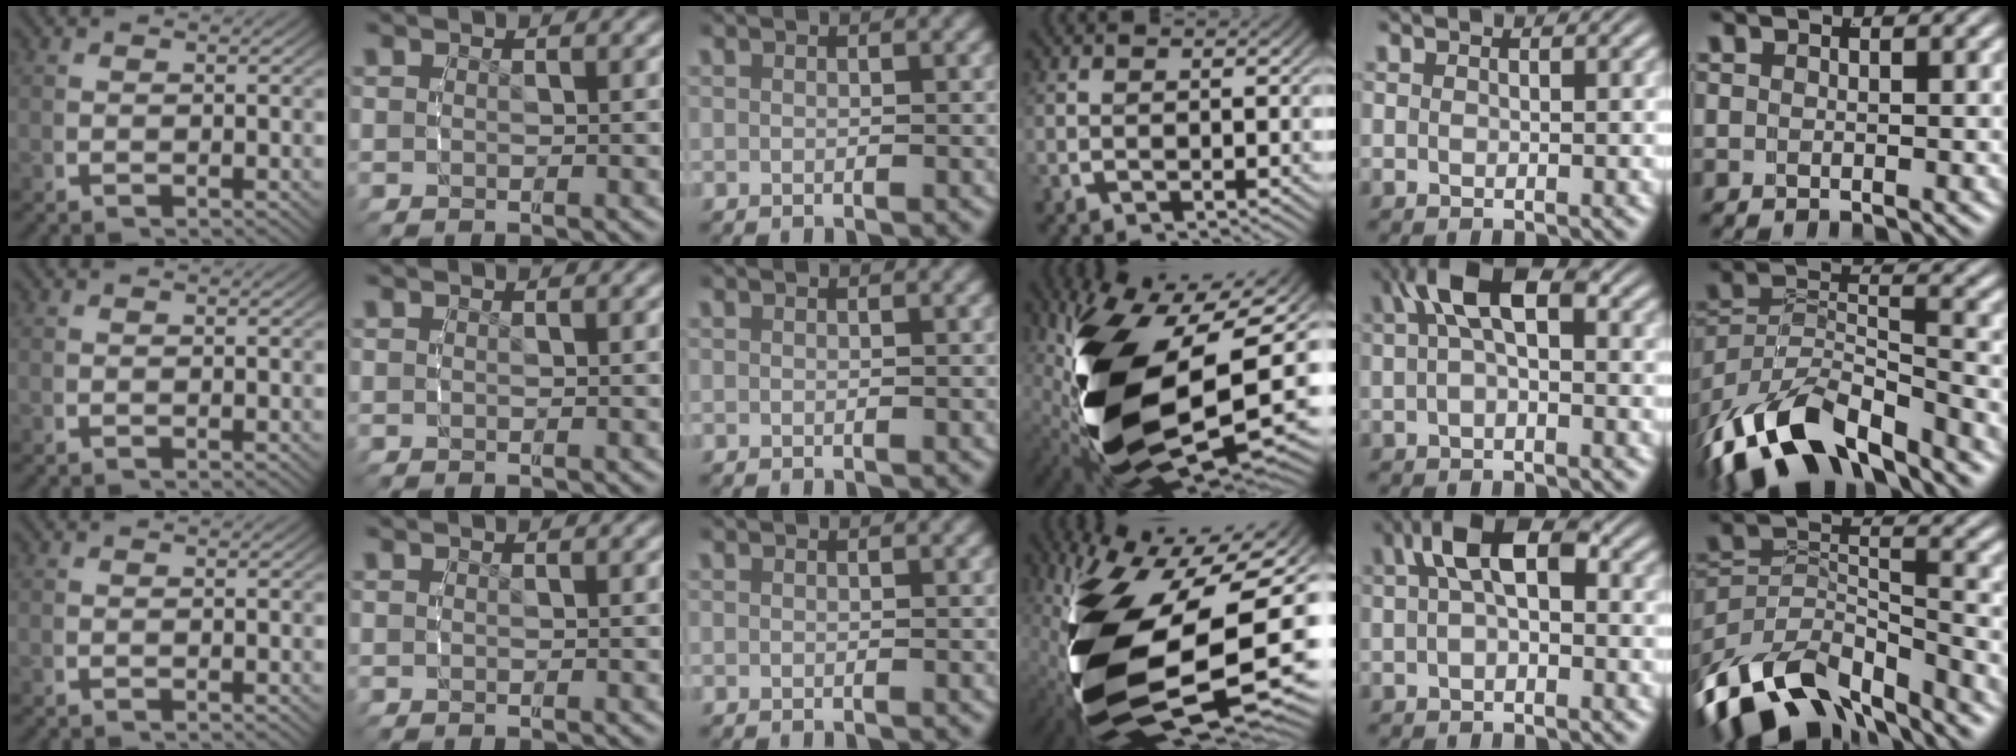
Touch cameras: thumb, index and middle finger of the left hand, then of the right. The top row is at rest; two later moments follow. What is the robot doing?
{"motion": "grasp_and_lifting", "object": "bottle cap"}